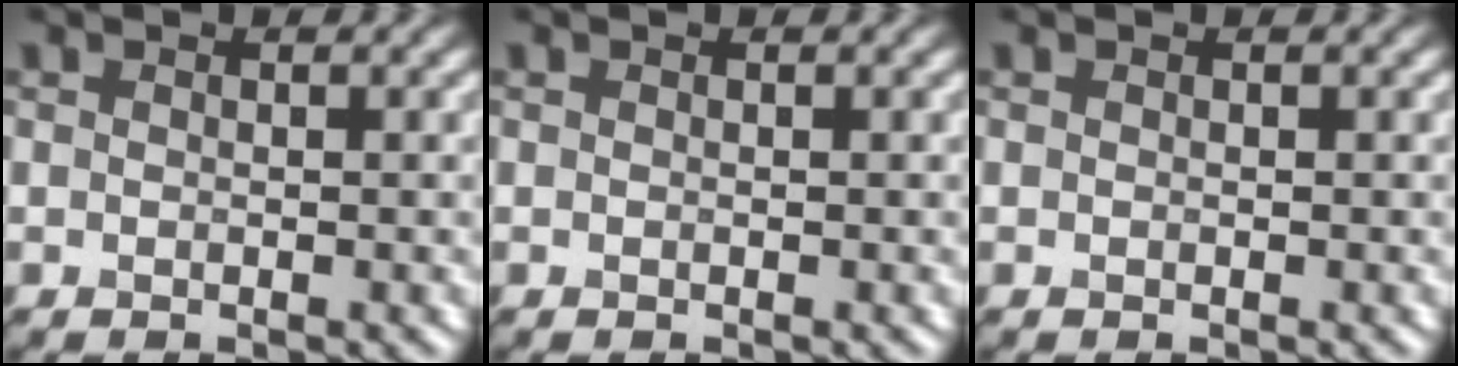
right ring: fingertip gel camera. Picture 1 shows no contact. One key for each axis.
{"total": 0.0}
{"total": 0.0}